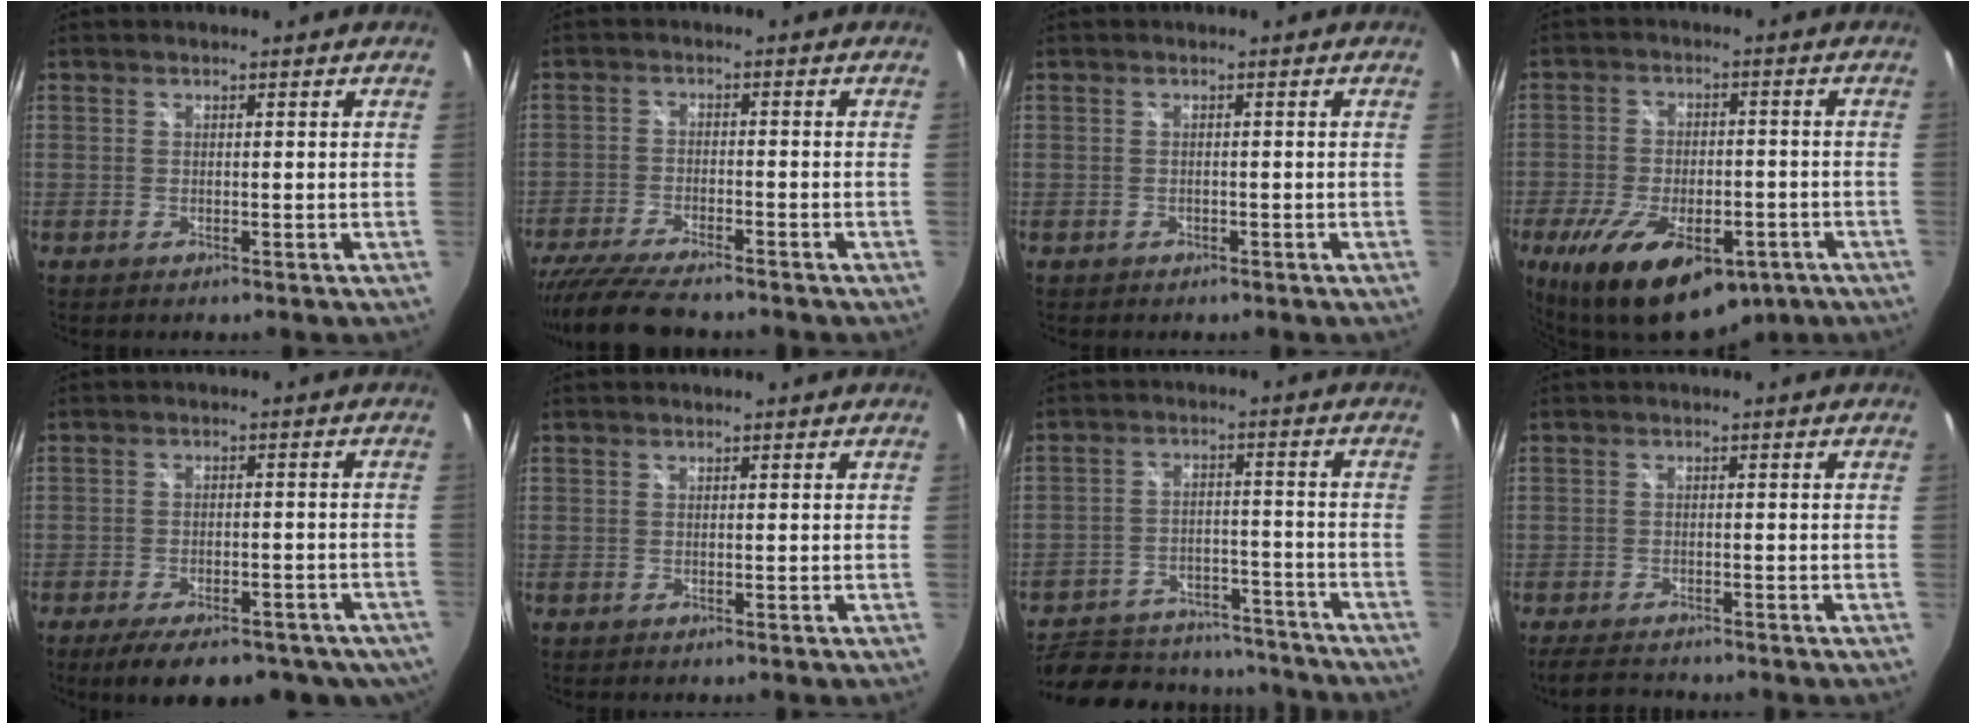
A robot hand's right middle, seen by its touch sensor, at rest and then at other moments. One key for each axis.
{"total": 10.8, "fx": -9.4, "fy": 1.6, "fz": 5.1, "tx": -0.123, "ty": -0.037, "tz": -0.165}
{"total": 1.1, "fx": -0.6, "fy": 0.9, "fz": 0.2, "tx": -0.007, "ty": -0.002, "tz": -0.007}
{"total": 20.0, "fx": -11.0, "fy": 9.5, "fz": 13.8, "tx": -0.273, "ty": -0.040, "tz": -0.161}
{"total": 17.0, "fx": -12.5, "fy": 6.9, "fz": 9.3, "tx": -0.162, "ty": -0.021, "tz": -0.156}
{"total": 0.0}
{"total": 22.6, "fx": -17.7, "fy": 10.7, "fz": 9.3, "tx": -0.208, "ty": 0.007, "tz": -0.222}
{"total": 5.4, "fx": -4.9, "fy": 1.4, "fz": 1.9, "tx": -0.052, "ty": -0.014, "tz": -0.082}